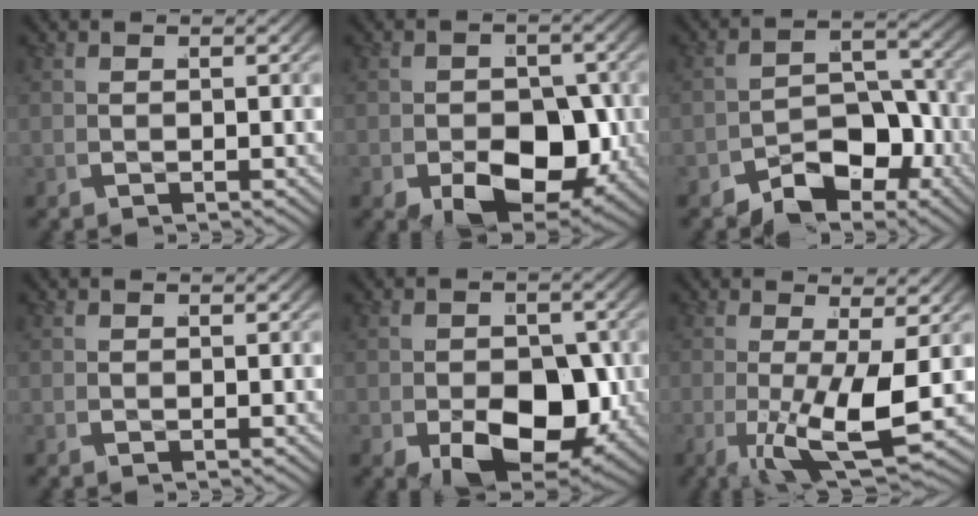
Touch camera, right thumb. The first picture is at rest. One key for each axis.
{"total": 8.7, "fx": -2.2, "fy": 5.9, "fz": 6.0, "tx": -0.117, "ty": -0.047, "tz": -0.018}
{"total": 5.4, "fx": -3.7, "fy": 2.9, "fz": 2.5, "tx": -0.034, "ty": -0.010, "tz": -0.065}
{"total": 0.0}
{"total": 9.7, "fx": -2.4, "fy": 6.3, "fz": 7.0, "tx": -0.135, "ty": -0.057, "tz": -0.016}
{"total": 7.3, "fx": -1.2, "fy": 2.6, "fz": 6.8, "tx": -0.140, "ty": -0.025, "tz": -0.015}